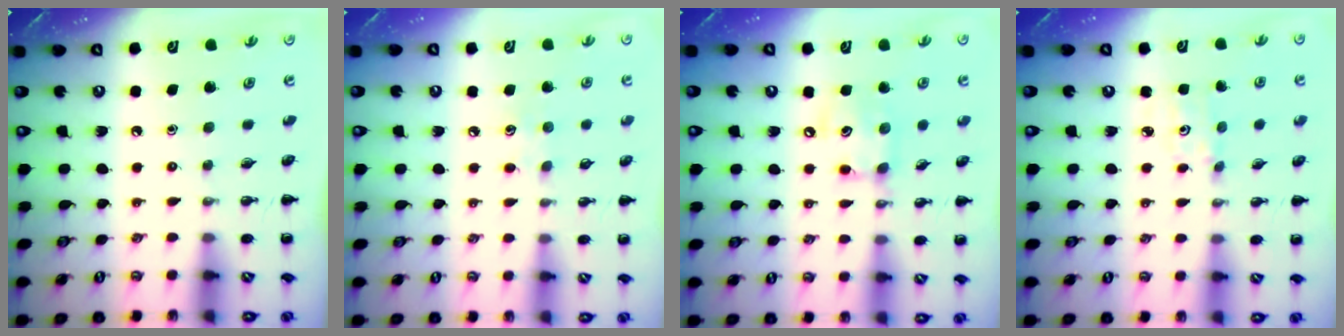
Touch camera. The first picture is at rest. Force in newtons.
{"total": 5.4, "press": 5.2, "slide": 1.3}
{"total": 8.4, "press": 8.3, "slide": 0.8}
{"total": 2.8, "press": 2.7, "slide": 0.8}